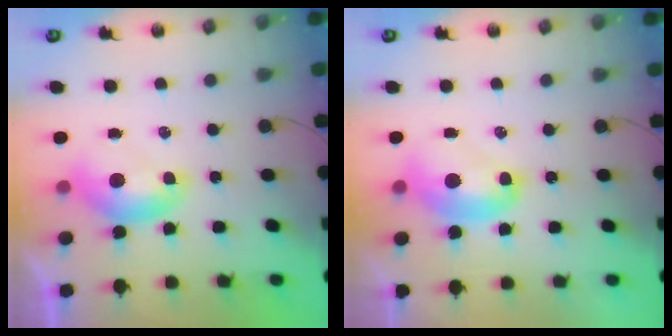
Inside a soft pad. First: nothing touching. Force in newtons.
{"total": 3.5, "press": 3.5, "slide": 0.4}